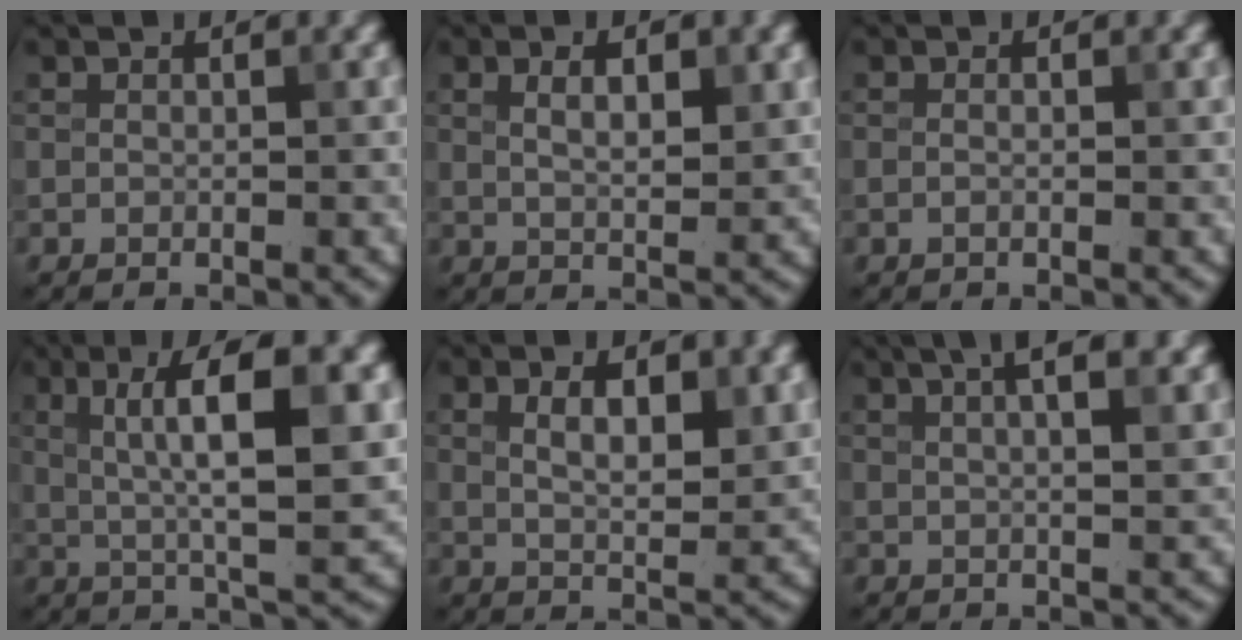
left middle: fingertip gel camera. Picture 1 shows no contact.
{"total": 3.6, "force": [1.4, 1.4, 2.9], "torque": [-0.048, -0.001, 0.027]}
{"total": 0.7, "force": [-0.1, 0.2, 0.7], "torque": [-0.013, -0.003, -0.003]}
{"total": 8.6, "force": [2.0, 1.9, 8.1], "torque": [-0.123, 0.005, 0.033]}
{"total": 4.5, "force": [1.7, 1.8, 3.7], "torque": [-0.067, -0.001, 0.032]}
{"total": 8.1, "force": [4.3, 3.5, 6.0], "torque": [-0.034, 0.047, 0.026]}